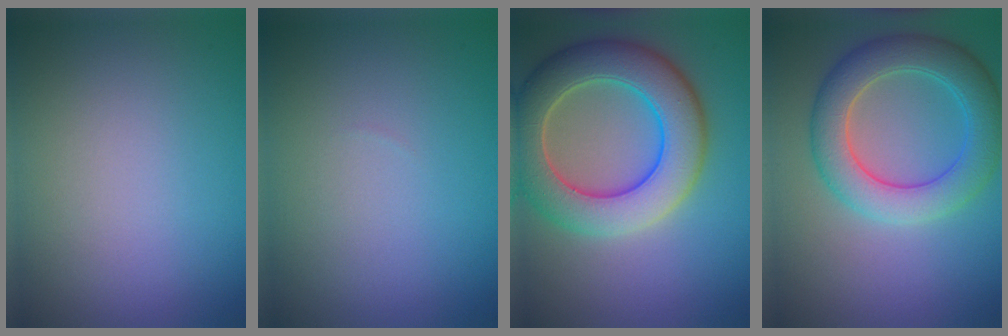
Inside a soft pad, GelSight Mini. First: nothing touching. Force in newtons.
{"total": 0.0}
{"total": 8.7, "press": 8.7, "slide": 0.5}
{"total": 6.1, "press": 6.1, "slide": 0.3}